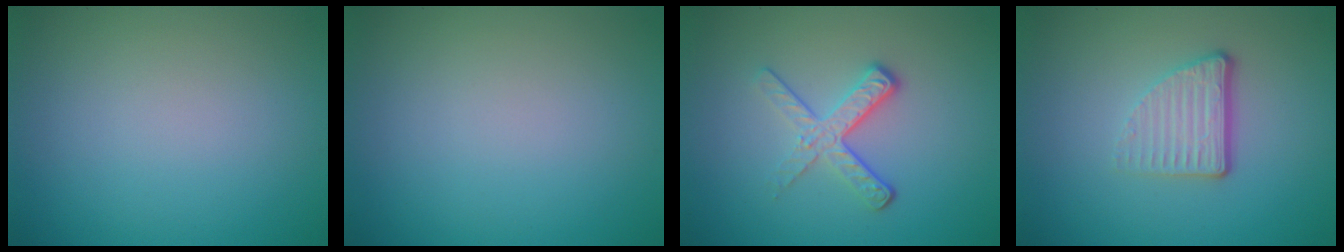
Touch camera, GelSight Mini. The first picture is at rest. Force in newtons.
{"total": 0.0}
{"total": 3.5, "press": 2.3, "slide": 2.7}
{"total": 3.7, "press": 2.4, "slide": 2.9}